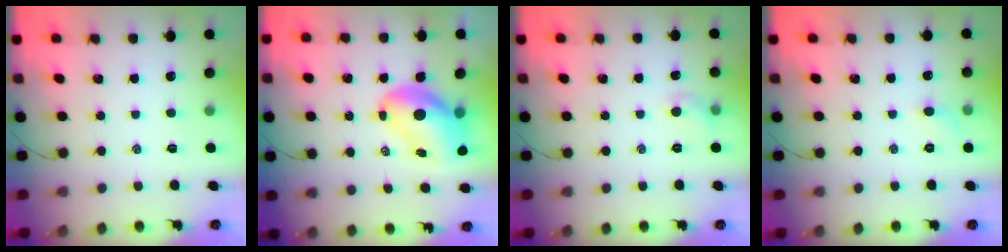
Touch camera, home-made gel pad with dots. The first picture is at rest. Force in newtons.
{"total": 11.2, "press": 10.6, "slide": 3.5}
{"total": 5.4, "press": 5.2, "slide": 1.5}
{"total": 4.0, "press": 3.8, "slide": 1.3}